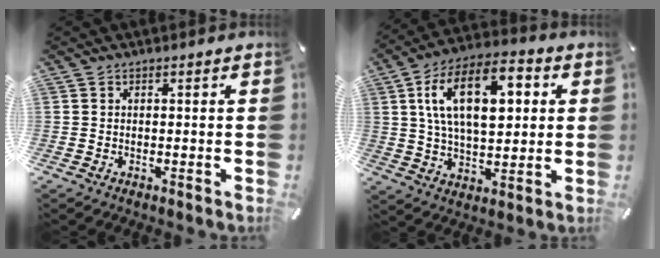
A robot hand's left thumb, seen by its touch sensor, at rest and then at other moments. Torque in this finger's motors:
{"motor_torque": [2.51, 2.51, 1.59, -1.19, 0.23]}